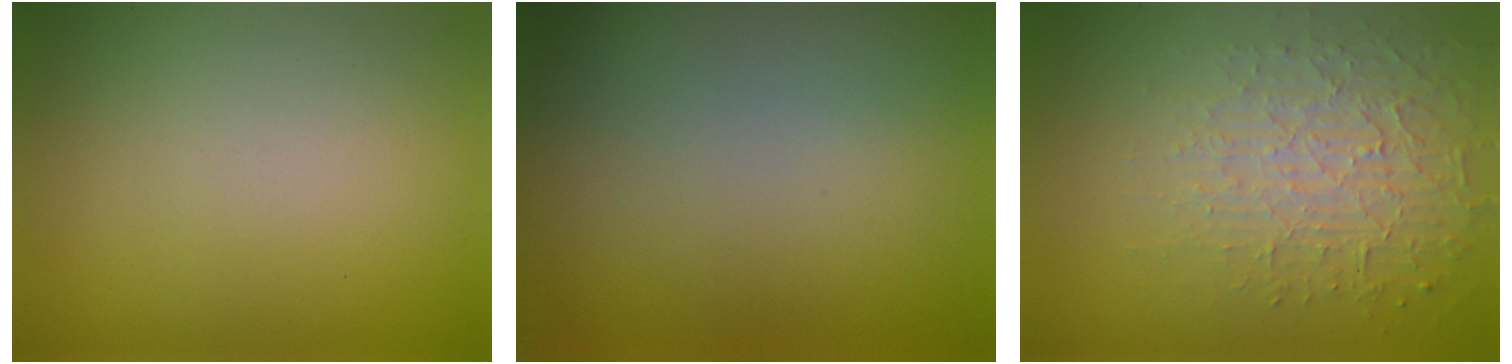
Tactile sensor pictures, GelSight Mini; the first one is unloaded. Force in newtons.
{"total": 0.0}
{"total": 3.7, "press": 3.2, "slide": 1.7}